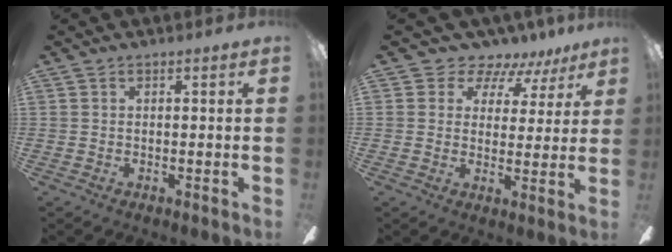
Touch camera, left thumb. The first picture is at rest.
{"total": 6.2, "force": [4.7, 3.9, 1.0], "torque": [-0.011, -0.043, 0.082]}